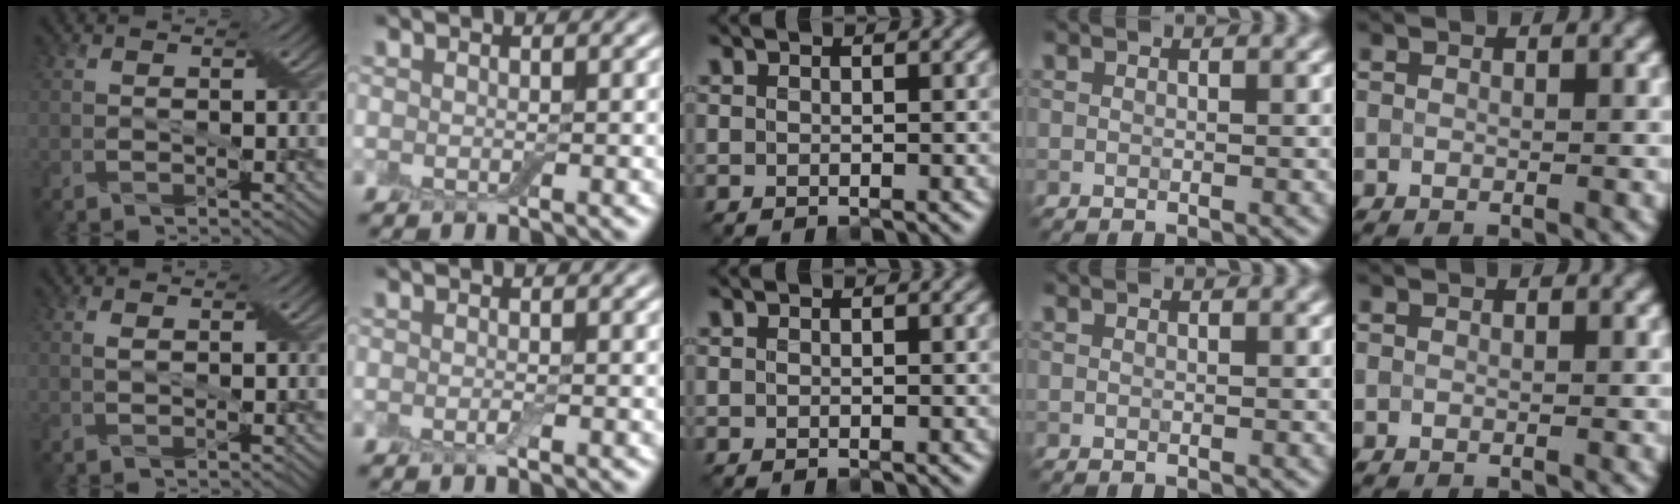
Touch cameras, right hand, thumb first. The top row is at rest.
{"thumb": {"total": 0.8, "force": [0.3, 0.3, 0.6], "torque": [-0.018, 0.003, 0.007]}, "index": {"total": 0.6, "force": [-0.2, 0.1, 0.5], "torque": [-0.012, -0.003, -0.006]}}